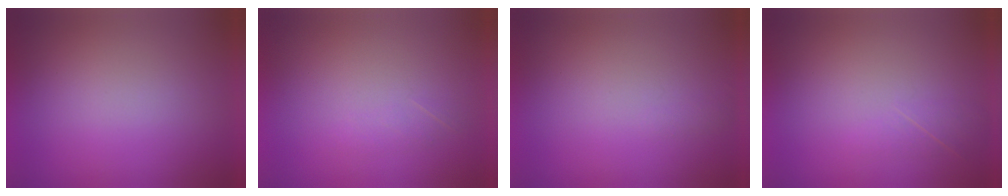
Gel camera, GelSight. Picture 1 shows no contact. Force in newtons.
{"total": 1.3}
{"total": 1.1}
{"total": 1.9}